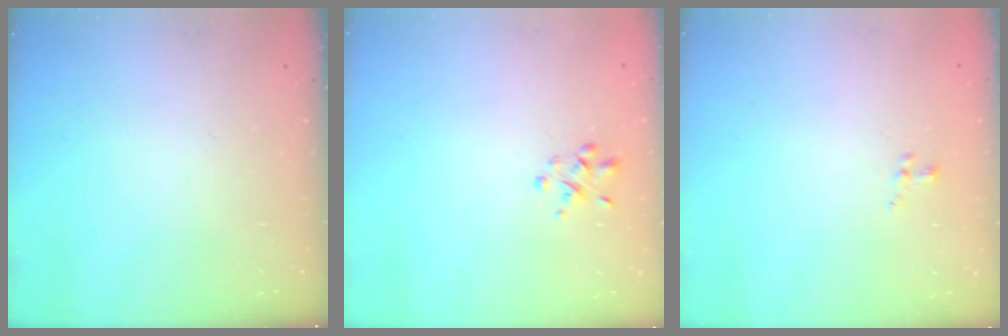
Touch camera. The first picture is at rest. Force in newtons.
{"total": 1.8, "press": 1.8, "slide": 0.5}
{"total": 0.8, "press": 0.6, "slide": 0.6}